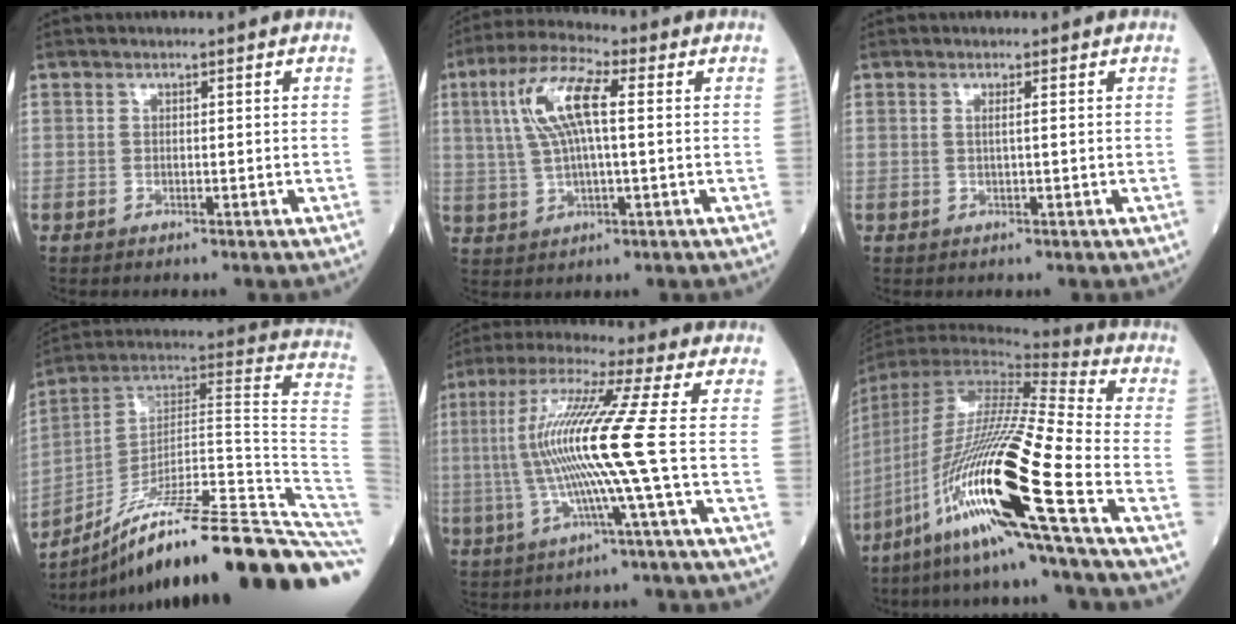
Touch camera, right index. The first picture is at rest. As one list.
[{"total": 10.1, "force": [2.1, 2.1, 9.6], "torque": [-0.205, 0.020, 0.041]}, {"total": 0.7, "force": [0.1, -0.2, 0.7], "torque": [-0.017, -0.001, 0.002]}, {"total": 32.2, "force": [-22.2, 1.2, 23.4], "torque": [-0.206, 0.019, -0.331]}, {"total": 13.5, "force": [-0.9, -2.2, 13.3], "torque": [-0.269, 0.000, -0.024]}, {"total": 24.9, "force": [-11.2, -1.0, 22.2], "torque": [-0.444, -0.050, -0.217]}]